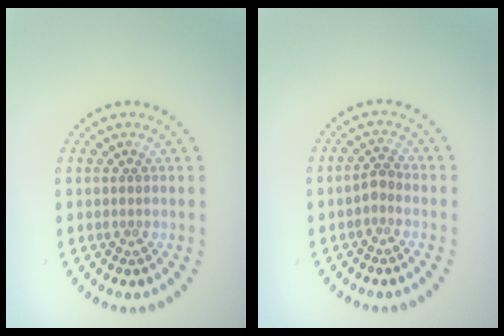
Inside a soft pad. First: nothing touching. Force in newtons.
{"total": 1.3, "press": 1.0, "slide": 0.8}